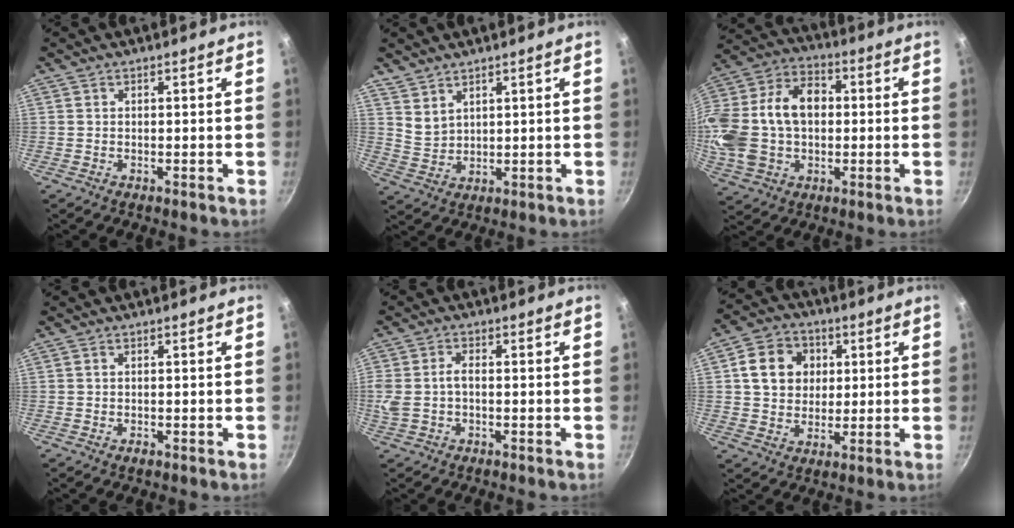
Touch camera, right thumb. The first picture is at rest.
{"total": 4.0, "force": [3.2, 2.1, 1.3], "torque": [-0.016, -0.015, 0.072]}
{"total": 22.6, "force": [0.6, 16.0, 16.0], "torque": [-0.315, 0.043, 0.011]}
{"total": 0.9, "force": [-0.4, 0.5, 0.7], "torque": [-0.010, 0.001, -0.008]}
{"total": 5.3, "force": [-0.5, 3.1, 4.3], "torque": [-0.088, 0.010, -0.012]}
{"total": 10.6, "force": [2.5, 8.9, 5.2], "torque": [-0.066, 0.009, 0.035]}